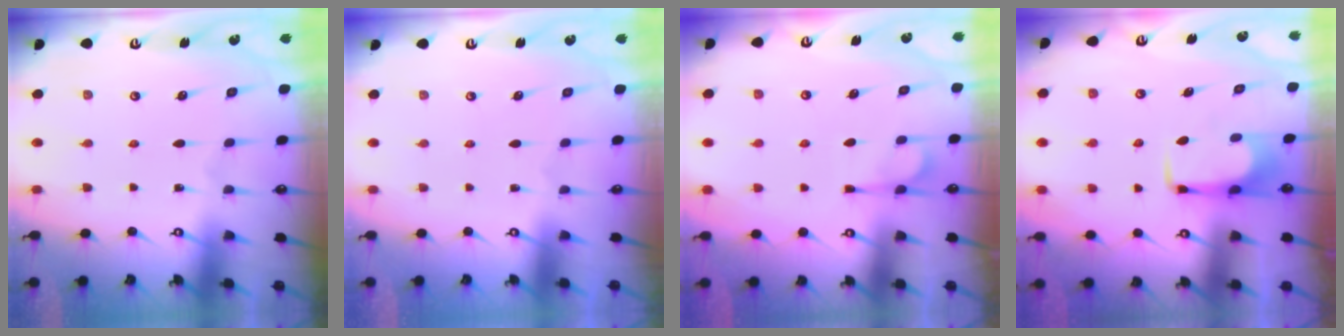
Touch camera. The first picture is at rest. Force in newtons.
{"total": 1.5, "press": 1.4, "slide": 0.6}
{"total": 2.8, "press": 2.4, "slide": 1.5}
{"total": 1.7, "press": 1.6, "slide": 0.5}